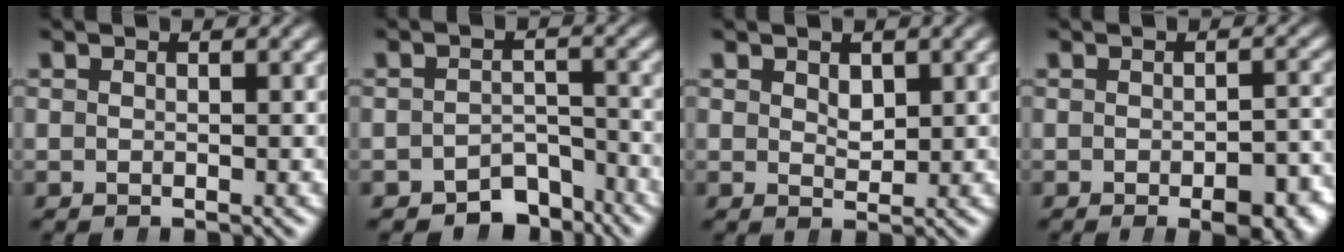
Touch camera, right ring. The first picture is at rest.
{"total": 5.7, "force": [-5.0, 2.2, 1.4], "torque": [0.009, -0.010, -0.079]}
{"total": 1.3, "force": [1.1, 0.0, 0.8], "torque": [0.000, -0.004, 0.028]}
{"total": 4.1, "force": [-2.5, 1.2, 3.0], "torque": [-0.028, -0.002, -0.037]}